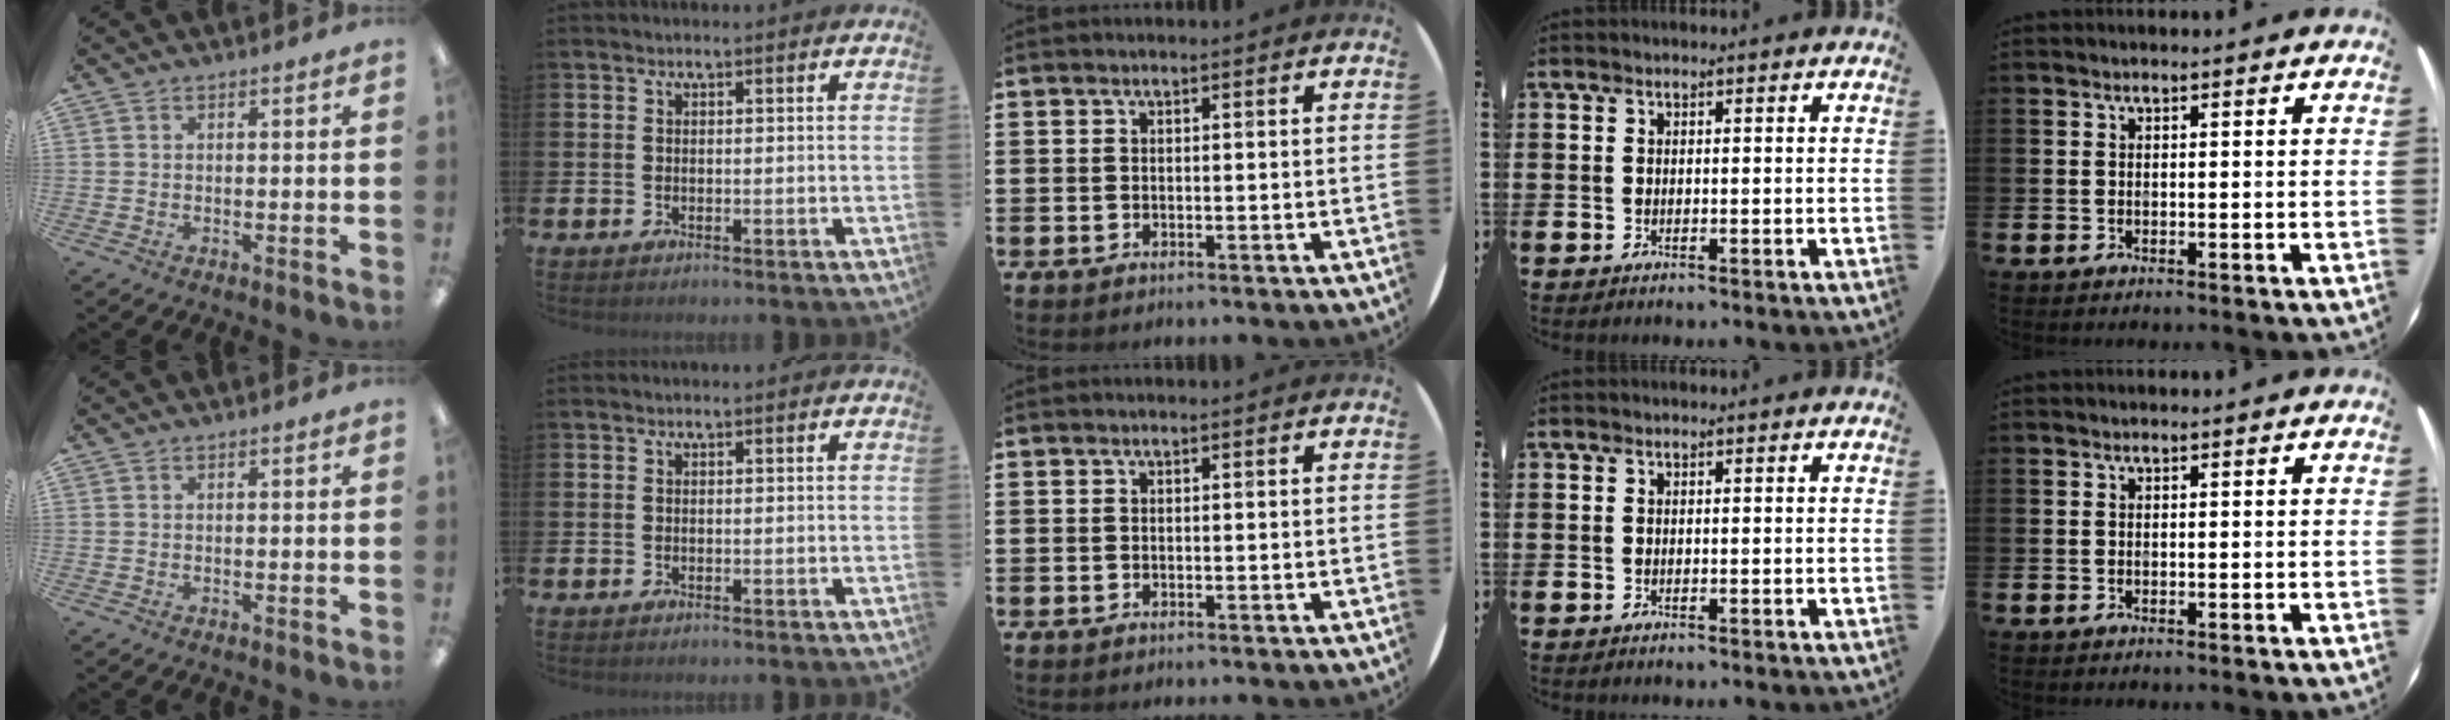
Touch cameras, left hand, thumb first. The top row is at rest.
{}